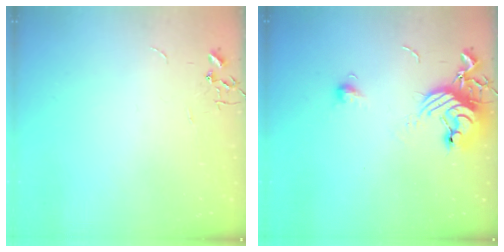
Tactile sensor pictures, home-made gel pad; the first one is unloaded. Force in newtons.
{"total": 12.3, "press": 12.2, "slide": 1.3}